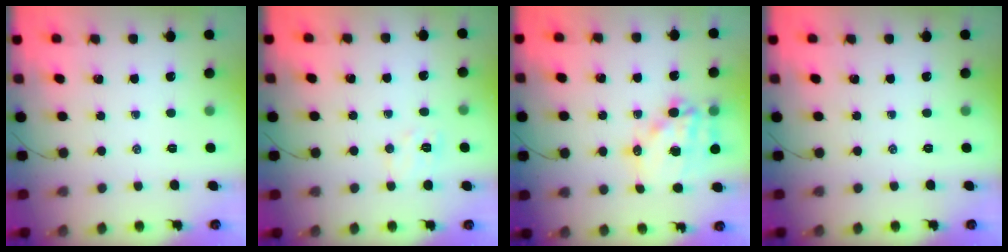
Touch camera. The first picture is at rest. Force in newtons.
{"total": 6.8, "press": 6.6, "slide": 1.3}
{"total": 15.4, "press": 14.9, "slide": 3.9}
{"total": 0.0}